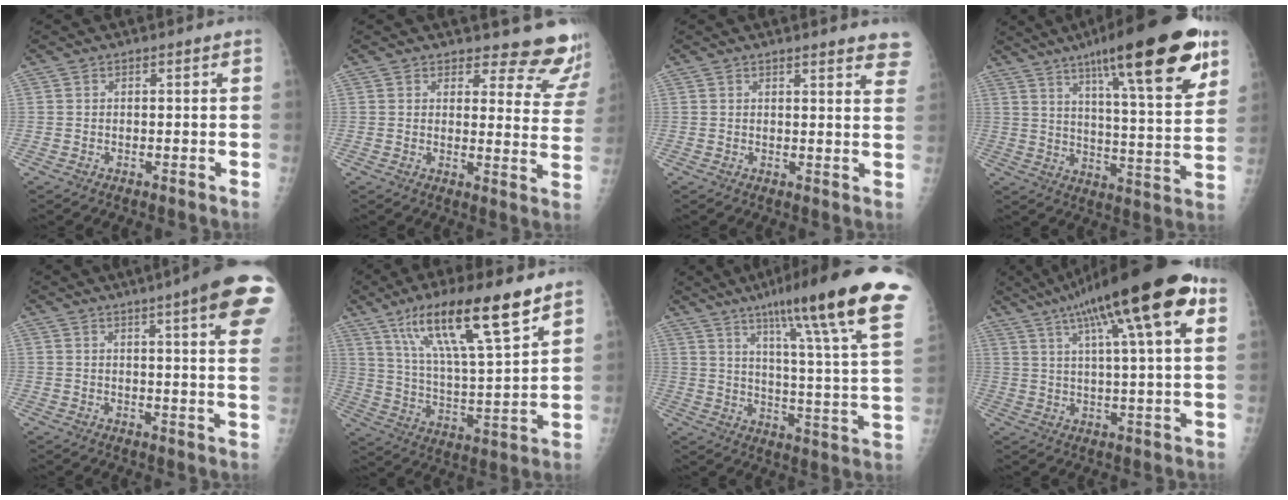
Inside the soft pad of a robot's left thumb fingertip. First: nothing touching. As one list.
[{"total": 13.3, "force": [12.6, 4.1, 1.7], "torque": [0.032, -0.122, 0.116]}, {"total": 8.4, "force": [7.4, 1.5, 3.7], "torque": [-0.015, -0.029, 0.064]}, {"total": 25.0, "force": [14.3, 5.1, 19.8], "torque": [-0.278, -0.041, 0.215]}, {"total": 15.3, "force": [8.2, 1.5, 12.8], "torque": [-0.149, -0.023, 0.089]}, {"total": 19.2, "force": [12.1, 3.3, 14.6], "torque": [-0.241, -0.046, 0.217]}, {"total": 26.2, "force": [15.9, 2.5, 20.8], "torque": [-0.293, -0.047, 0.226]}, {"total": 22.2, "force": [10.6, 4.1, 19.0], "torque": [-0.302, 0.012, 0.162]}]